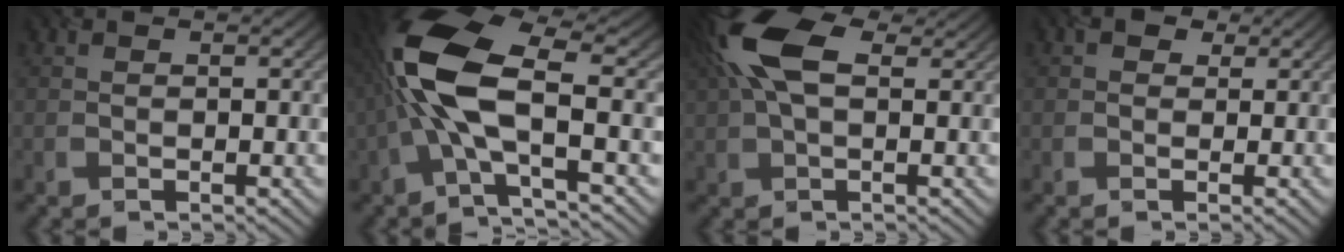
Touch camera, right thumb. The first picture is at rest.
{"total": 11.7, "force": [-1.1, 4.4, 10.8], "torque": [-0.249, 0.016, -0.034]}
{"total": 10.7, "force": [3.5, 5.4, 8.5], "torque": [-0.211, 0.022, 0.056]}
{"total": 1.7, "force": [0.7, 1.3, 1.0], "torque": [-0.017, 0.002, 0.007]}